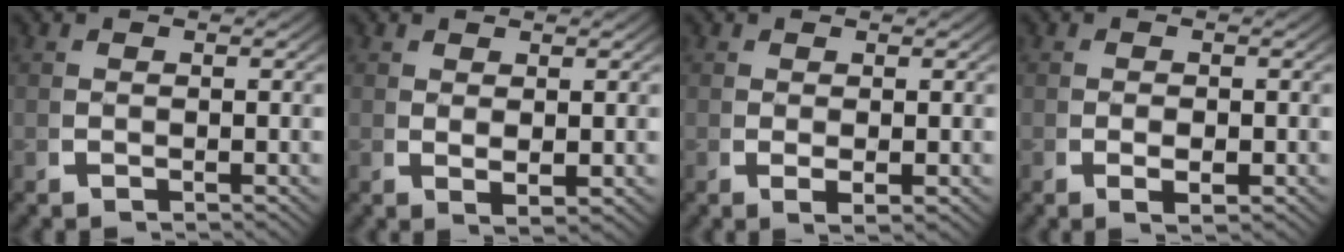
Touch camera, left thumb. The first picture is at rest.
{"total": 1.4, "force": [0.8, 0.4, 1.1], "torque": [-0.024, -0.009, 0.021]}
{"total": 1.2, "force": [0.3, 0.3, 1.1], "torque": [-0.028, -0.006, 0.009]}
{"total": 1.5, "force": [-0.3, 0.7, 1.3], "torque": [-0.028, -0.007, -0.002]}